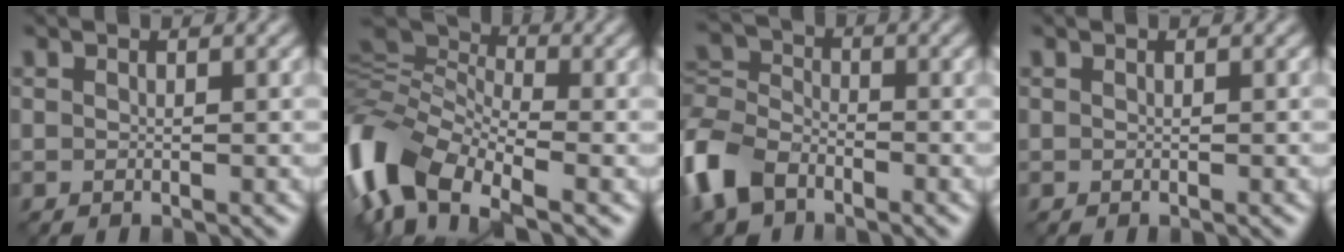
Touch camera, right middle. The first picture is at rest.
{"total": 10.9, "force": [-4.8, 5.9, 7.8], "torque": [-0.173, 0.001, -0.116]}
{"total": 6.0, "force": [-3.6, 3.7, 3.0], "torque": [-0.073, 0.008, -0.090]}
{"total": 0.0}